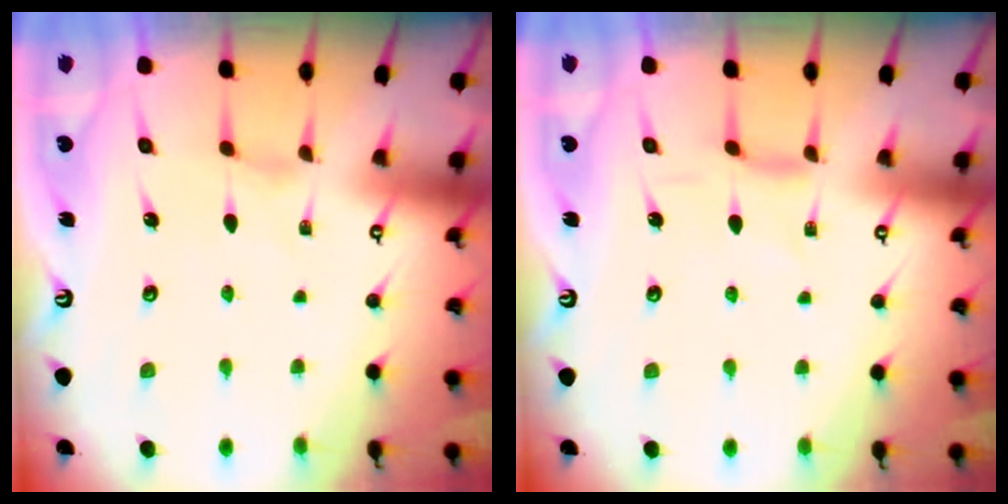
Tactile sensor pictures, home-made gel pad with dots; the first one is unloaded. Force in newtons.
{"total": 2.0, "press": 2.0, "slide": 0.3}